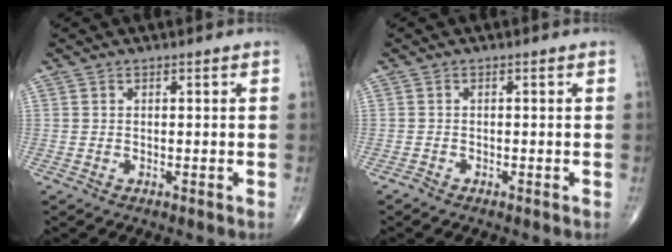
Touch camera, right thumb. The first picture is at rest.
{"total": 0.6, "force": [-0.5, 0.1, 0.1], "torque": [-0.002, -0.001, -0.016]}